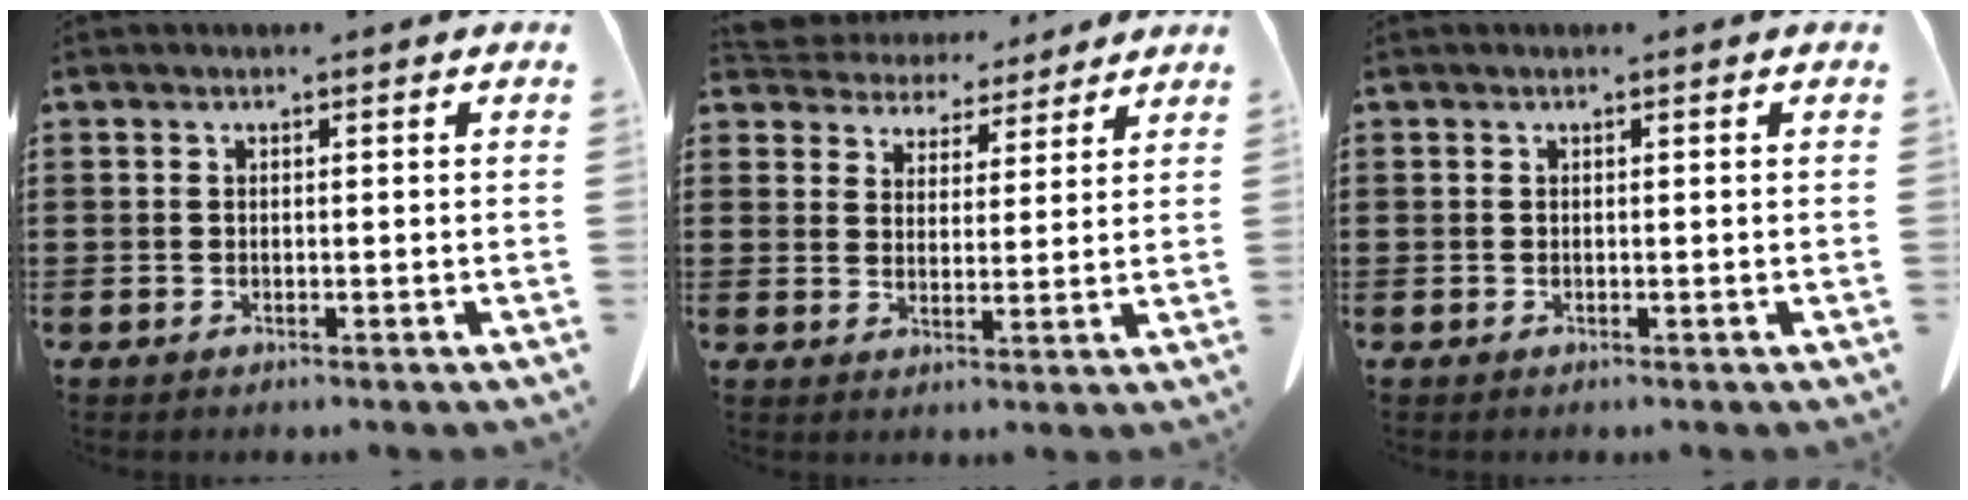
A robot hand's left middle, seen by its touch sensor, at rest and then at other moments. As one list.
[{"total": 4.5, "force": [4.3, 1.3, -0.2], "torque": [-0.023, -0.025, 0.076]}, {"total": 0.0}]